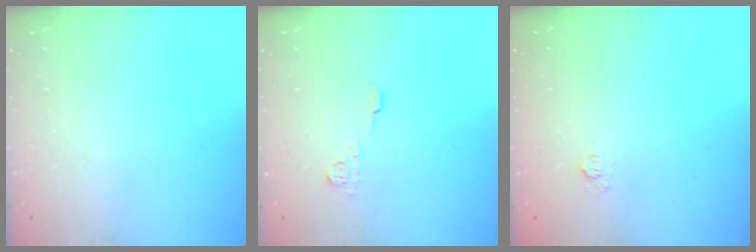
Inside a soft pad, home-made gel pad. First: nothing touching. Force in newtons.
{"total": 6.0, "press": 6.0, "slide": 0.7}
{"total": 2.7, "press": 2.5, "slide": 0.9}